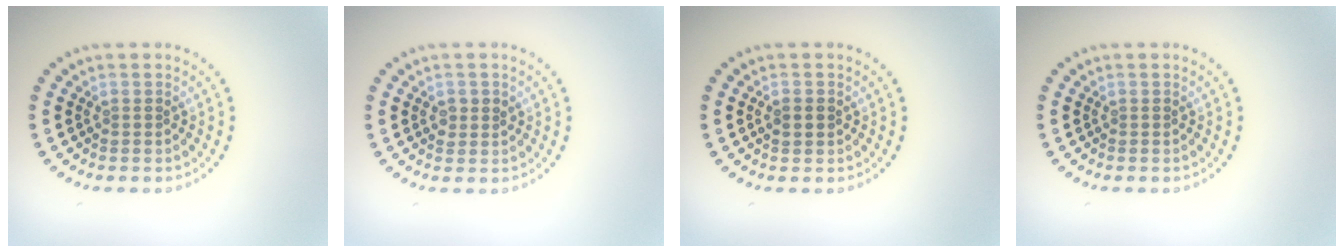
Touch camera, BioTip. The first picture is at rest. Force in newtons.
{"total": 1.3, "press": 1.3, "slide": 0.2}
{"total": 1.9, "press": 1.9, "slide": 0.1}
{"total": 0.0}